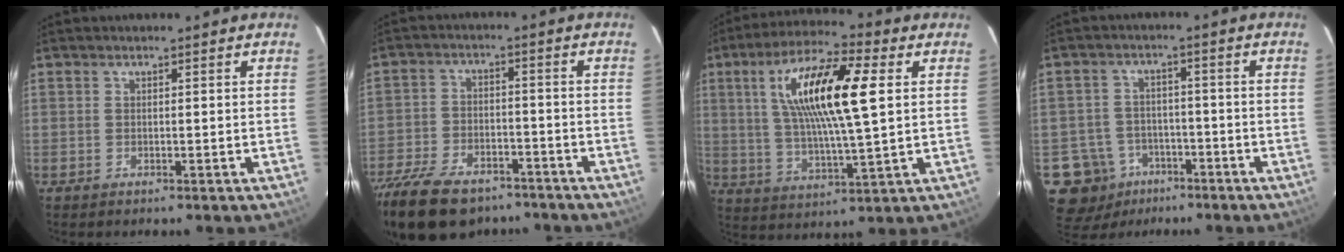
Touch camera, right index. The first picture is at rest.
{"total": 20.3, "force": [-15.0, 9.8, 9.4], "torque": [-0.227, -0.016, -0.245]}
{"total": 17.5, "force": [4.6, 4.1, 16.4], "torque": [-0.305, 0.015, 0.080]}
{"total": 10.0, "force": [-5.0, 8.5, 1.5], "torque": [-0.061, 0.028, -0.070]}